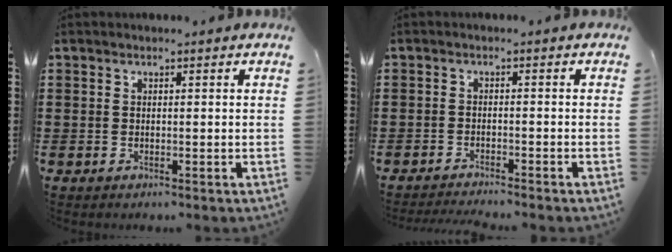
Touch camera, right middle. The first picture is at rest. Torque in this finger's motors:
{"motor_torque": [0.02, 0.00, 0.05, 0.02]}